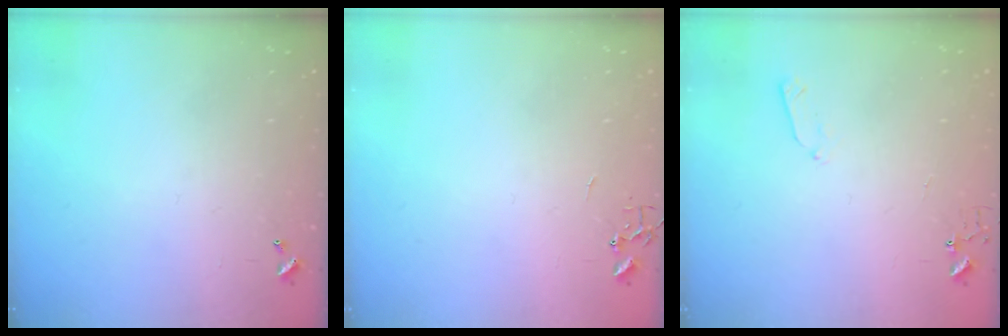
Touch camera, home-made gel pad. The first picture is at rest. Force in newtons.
{"total": 0.0}
{"total": 3.4, "press": 3.4, "slide": 0.5}